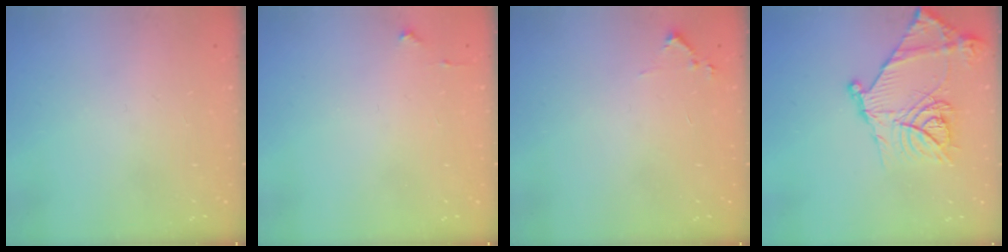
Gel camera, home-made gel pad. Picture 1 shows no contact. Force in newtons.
{"total": 2.7, "press": 2.6, "slide": 0.4}
{"total": 5.7, "press": 5.7, "slide": 0.6}
{"total": 18.1, "press": 18.1, "slide": 1.2}